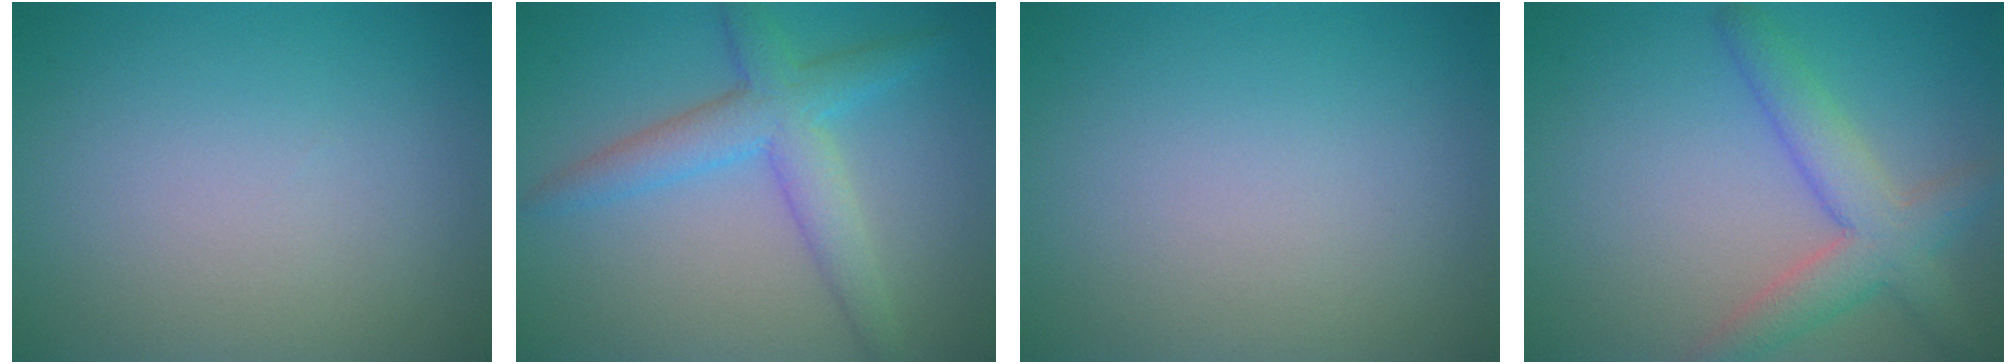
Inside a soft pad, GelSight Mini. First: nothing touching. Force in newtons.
{"total": 4.6, "press": 4.6, "slide": 0.1}
{"total": 0.0}
{"total": 4.6, "press": 4.6, "slide": 0.2}